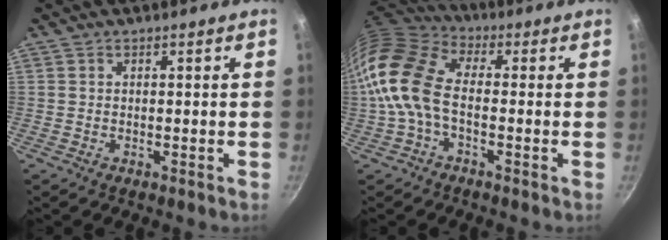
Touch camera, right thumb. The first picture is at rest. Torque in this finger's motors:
{"motor_torque": [-0.40, 1.40, 1.74, -0.28, 0.63]}